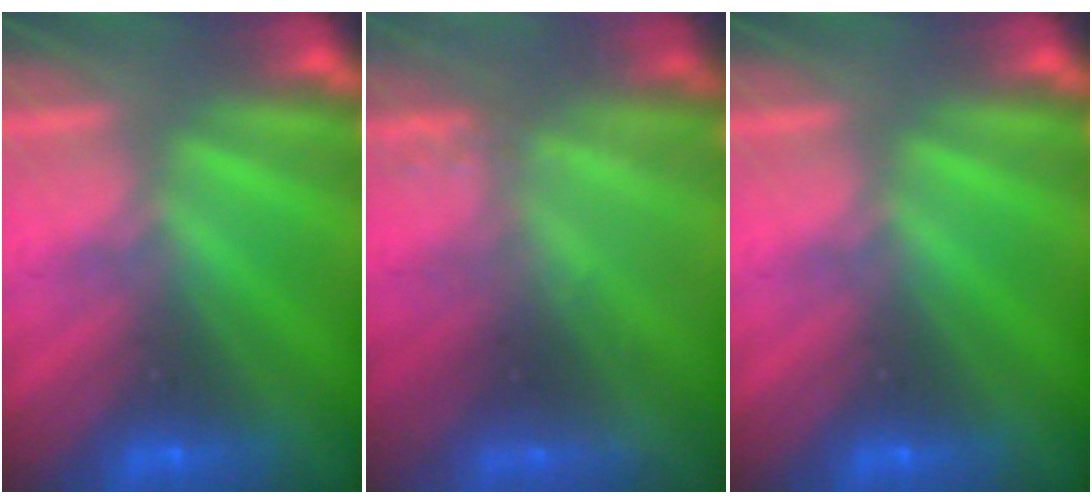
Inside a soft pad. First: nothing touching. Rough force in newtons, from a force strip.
{"total": 2.2}
{"total": 0.0}